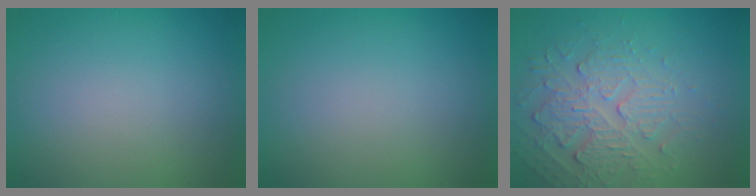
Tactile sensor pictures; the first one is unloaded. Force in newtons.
{"total": 0.0}
{"total": 3.9, "press": 3.5, "slide": 1.8}